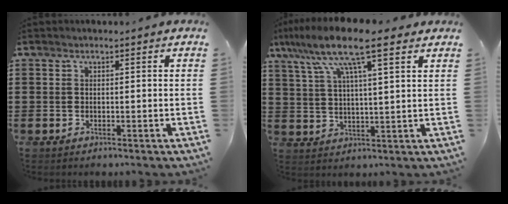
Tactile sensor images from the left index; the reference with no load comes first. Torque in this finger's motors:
{"motor_torque": [0.51, 0.48, 0.51, 0.04]}